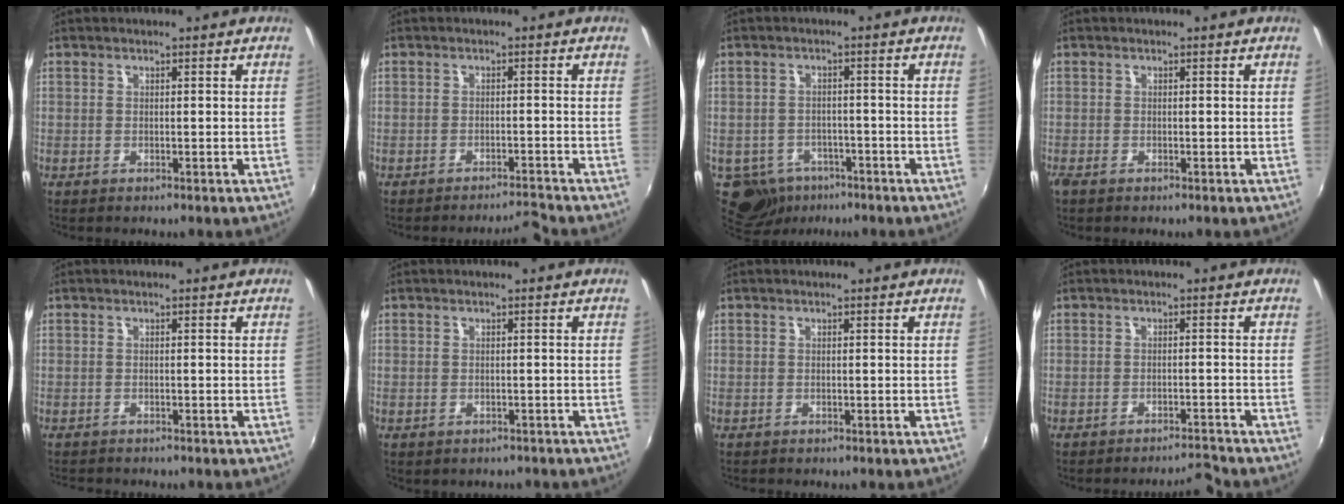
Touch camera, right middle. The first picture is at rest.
{"total": 3.0, "force": [-2.9, -0.6, 0.1], "torque": [-0.010, 0.001, -0.049]}
{"total": 10.3, "force": [-5.8, 7.7, 3.6], "torque": [-0.105, -0.005, -0.076]}
{"total": 0.9, "force": [-0.8, 0.4, 0.4], "torque": [-0.009, -0.005, -0.016]}
{"total": 1.8, "force": [-1.7, 0.2, 0.5], "torque": [-0.013, -0.011, -0.027]}
{"total": 1.7, "force": [-1.3, 0.9, 0.7], "torque": [-0.015, -0.006, -0.014]}
{"total": 0.0}
{"total": 3.0, "force": [-3.0, -0.3, 0.2], "torque": [-0.008, 0.000, -0.049]}